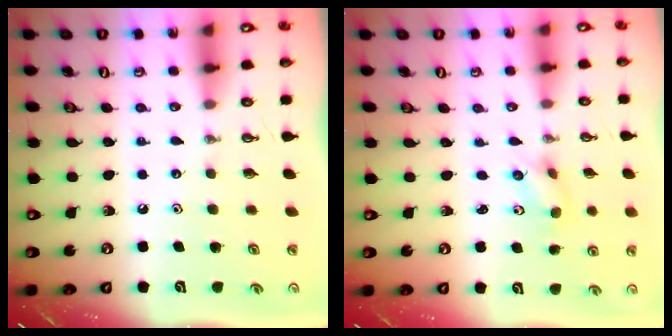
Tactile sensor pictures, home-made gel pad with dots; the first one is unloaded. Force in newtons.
{"total": 2.8, "press": 2.6, "slide": 1.1}